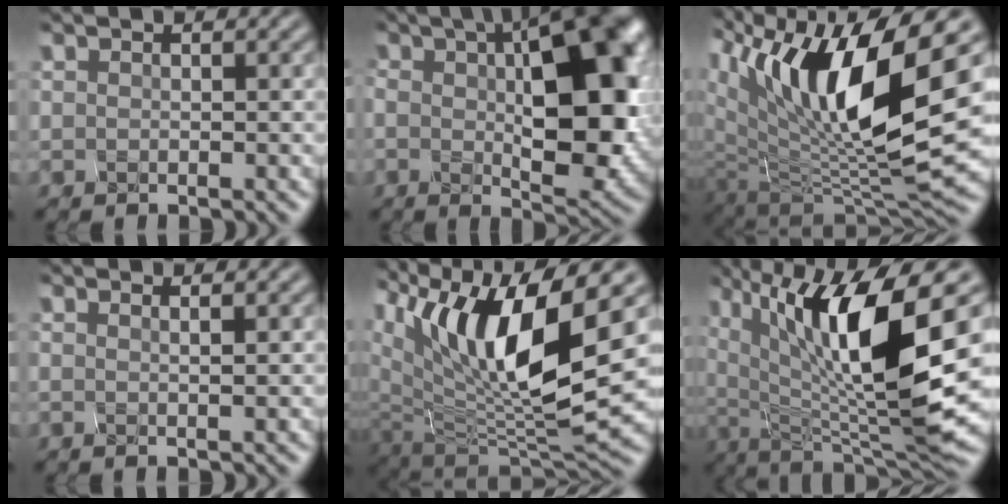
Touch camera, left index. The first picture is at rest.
{"total": 12.6, "force": [0.7, 5.1, 11.5], "torque": [-0.166, 0.001, 0.035]}
{"total": 12.7, "force": [4.6, 5.4, 10.5], "torque": [-0.210, -0.013, 0.104]}
{"total": 0.8, "force": [0.1, 0.2, 0.8], "torque": [-0.006, 0.006, -0.008]}
{"total": 11.3, "force": [3.9, 4.9, 9.4], "torque": [-0.186, -0.022, 0.096]}
{"total": 11.8, "force": [2.0, 2.9, 11.2], "torque": [-0.216, -0.013, 0.061]}